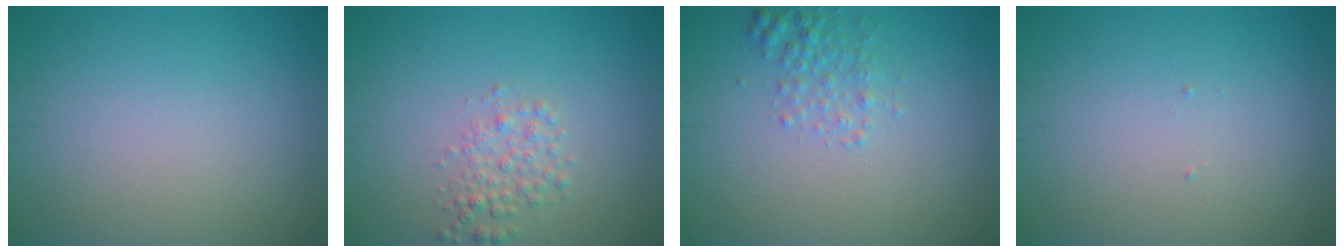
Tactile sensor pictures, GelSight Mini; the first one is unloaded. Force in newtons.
{"total": 2.1, "press": 2.1, "slide": 0.0}
{"total": 1.7, "press": 1.7, "slide": 0.1}
{"total": 0.0}